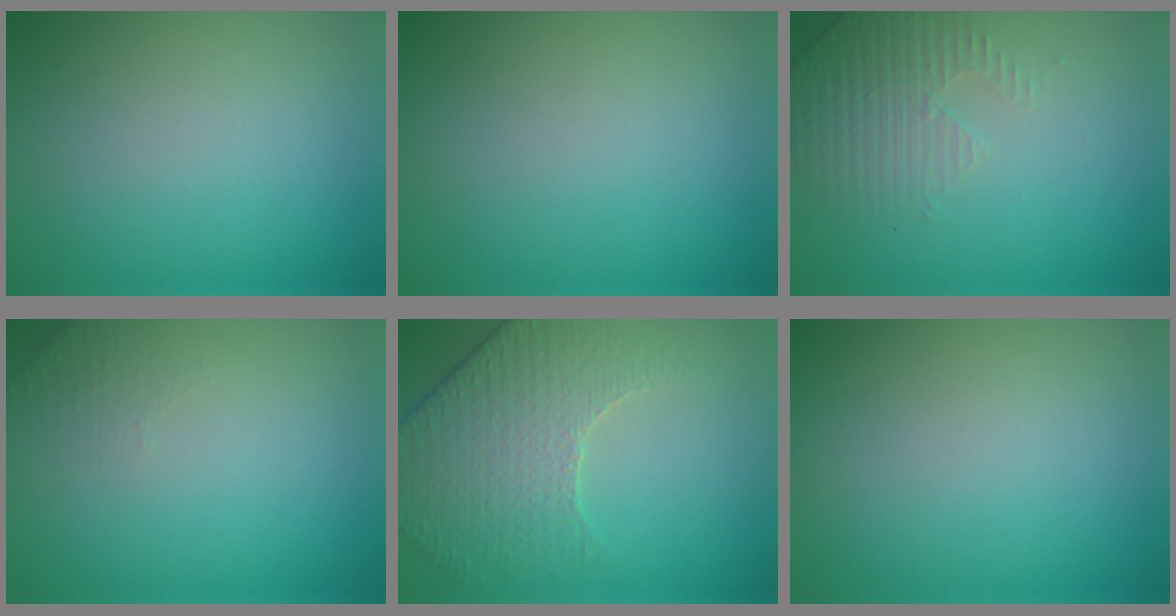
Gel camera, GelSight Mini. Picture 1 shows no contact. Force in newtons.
{"total": 0.0}
{"total": 3.1, "press": 3.1, "slide": 0.7}
{"total": 1.3, "press": 1.2, "slide": 0.3}
{"total": 4.3, "press": 4.2, "slide": 0.9}
{"total": 0.0}